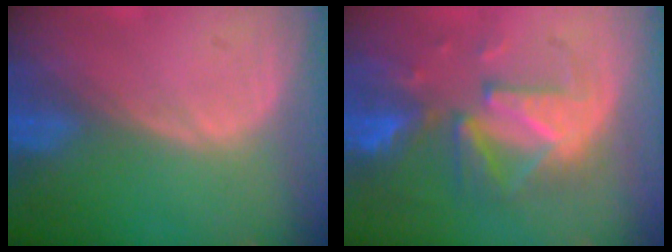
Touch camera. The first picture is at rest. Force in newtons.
{"total": 10.0, "press": 8.9, "slide": 4.5}